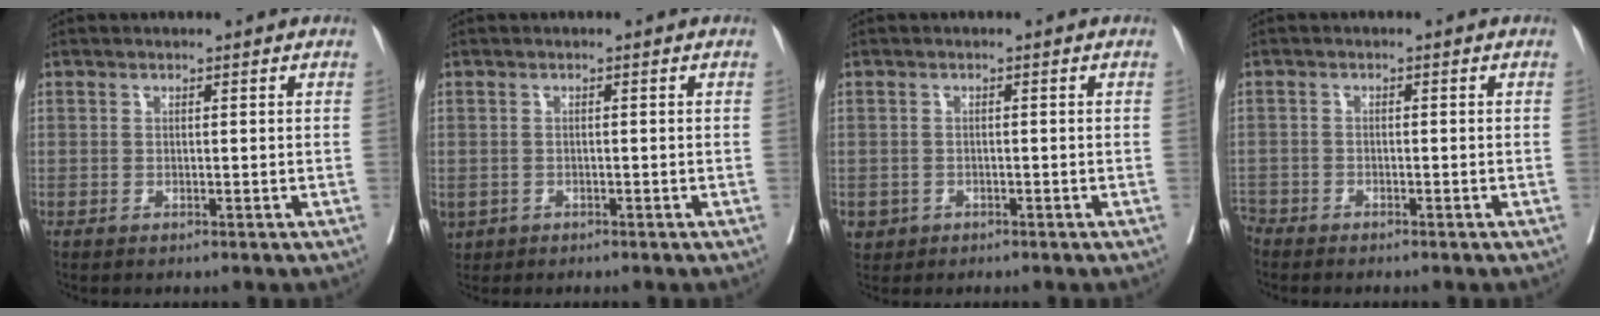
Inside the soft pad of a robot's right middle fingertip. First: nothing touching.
{"total": 3.3, "force": [-1.8, 2.6, 1.1], "torque": [-0.031, -0.003, -0.026]}
{"total": 2.2, "force": [-1.1, 1.9, 0.2], "torque": [-0.001, 0.005, -0.015]}
{"total": 2.6, "force": [-2.4, 0.9, -0.1], "torque": [0.004, -0.002, -0.049]}